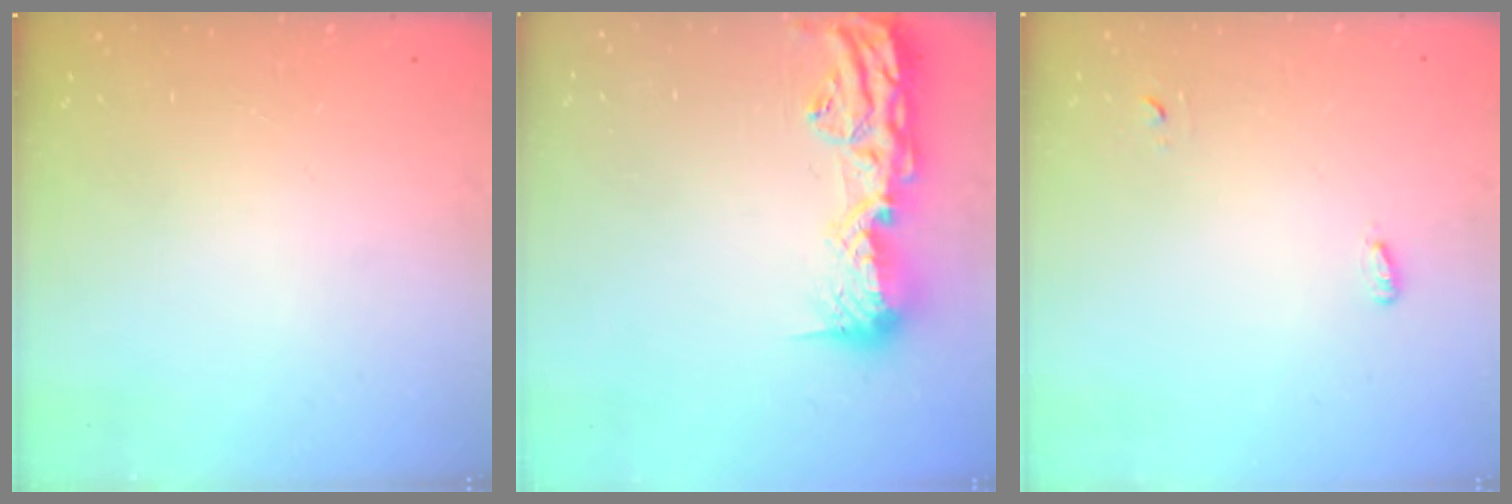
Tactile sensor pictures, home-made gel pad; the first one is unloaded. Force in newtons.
{"total": 16.3, "press": 15.9, "slide": 3.5}
{"total": 2.8, "press": 2.7, "slide": 0.6}